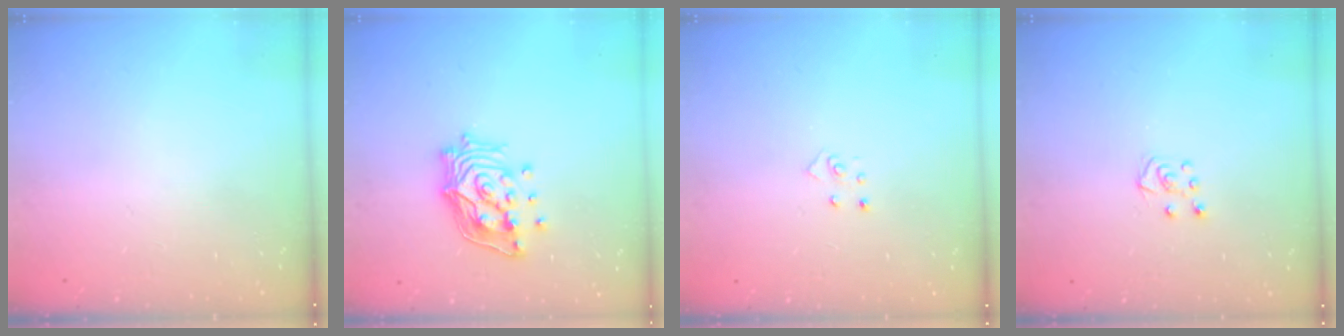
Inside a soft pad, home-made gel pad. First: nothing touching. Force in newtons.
{"total": 14.1, "press": 14.0, "slide": 1.7}
{"total": 4.2, "press": 4.2, "slide": 0.3}
{"total": 5.3, "press": 5.3, "slide": 0.6}